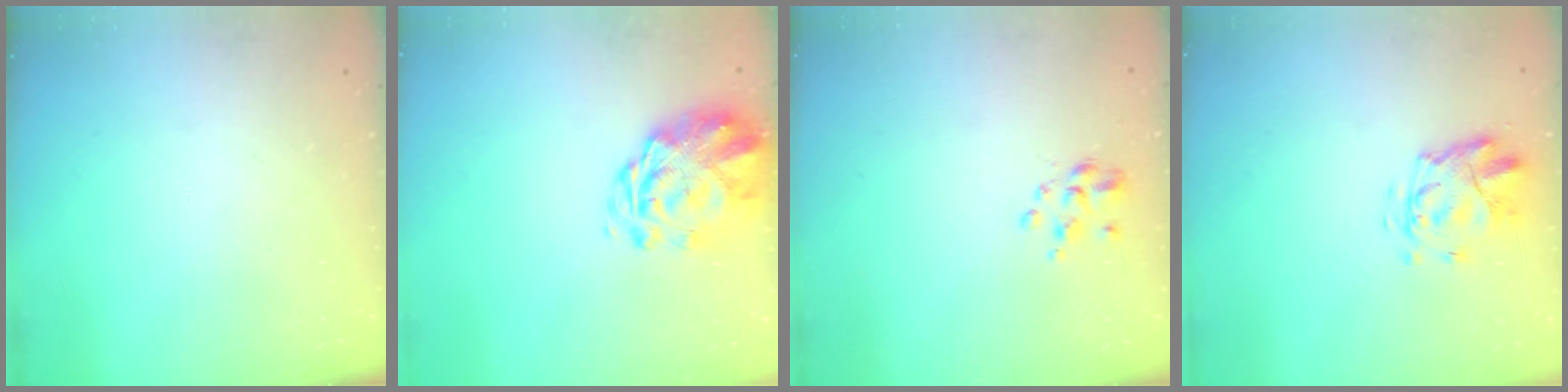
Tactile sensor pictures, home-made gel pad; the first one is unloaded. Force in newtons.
{"total": 3.0, "press": 2.5, "slide": 1.7}
{"total": 2.6, "press": 2.5, "slide": 0.8}
{"total": 3.9, "press": 3.5, "slide": 1.8}